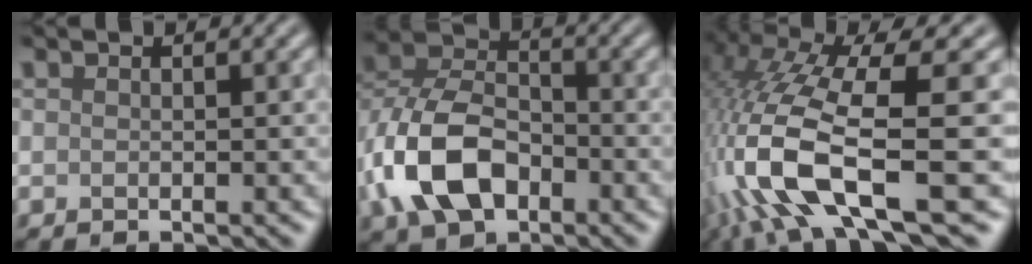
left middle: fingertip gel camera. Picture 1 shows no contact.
{"total": 8.2, "force": [-2.8, 5.5, 5.5], "torque": [-0.117, 0.007, -0.060]}
{"total": 12.8, "force": [-3.1, 3.7, 11.8], "torque": [-0.265, 0.004, -0.047]}